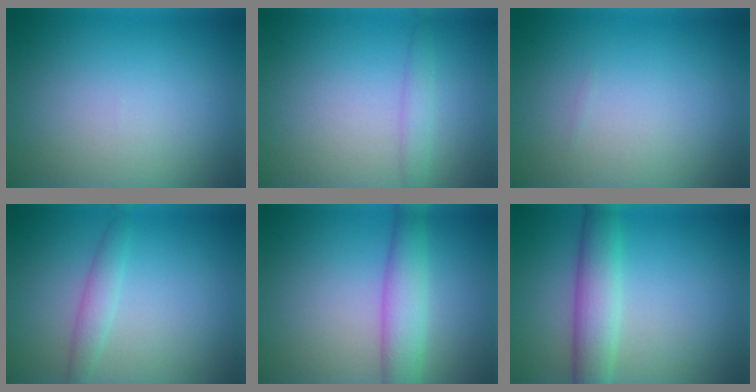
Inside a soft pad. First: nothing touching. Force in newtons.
{"total": 1.6, "press": 1.6, "slide": 0.0}
{"total": 0.0}
{"total": 1.8, "press": 1.8, "slide": 0.1}
{"total": 4.3, "press": 4.3, "slide": 0.1}
{"total": 4.3, "press": 4.3, "slide": 0.0}